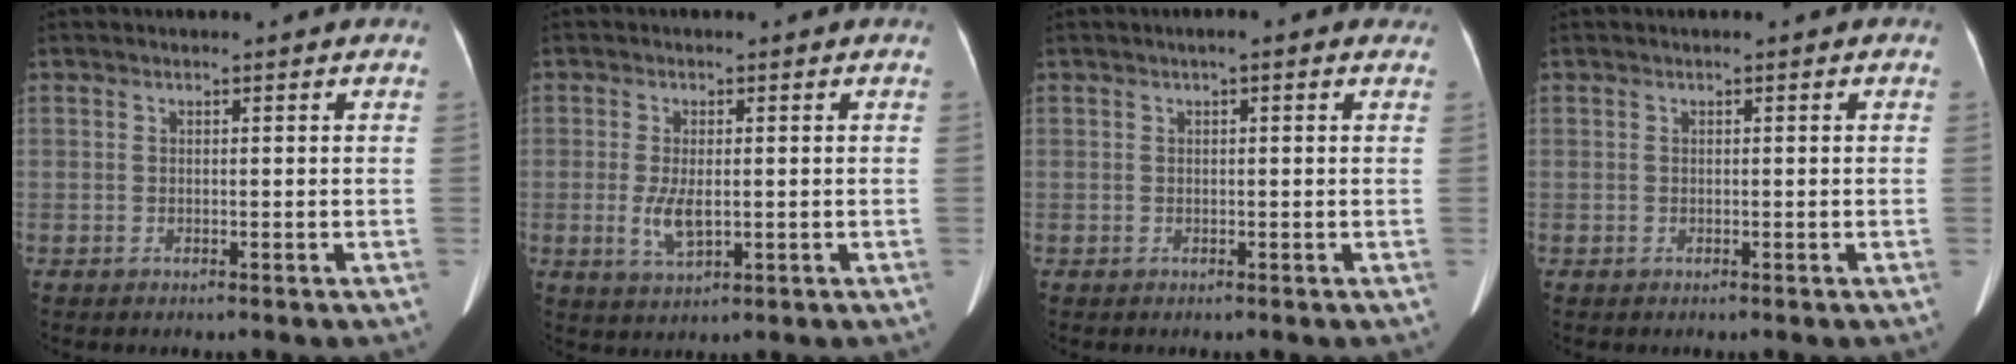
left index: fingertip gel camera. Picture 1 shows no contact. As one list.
[{"total": 4.3, "force": [-0.5, 1.7, 3.9], "torque": [-0.082, -0.009, -0.004]}, {"total": 2.3, "force": [1.3, 0.6, 1.7], "torque": [-0.023, 0.015, 0.011]}, {"total": 0.0}]